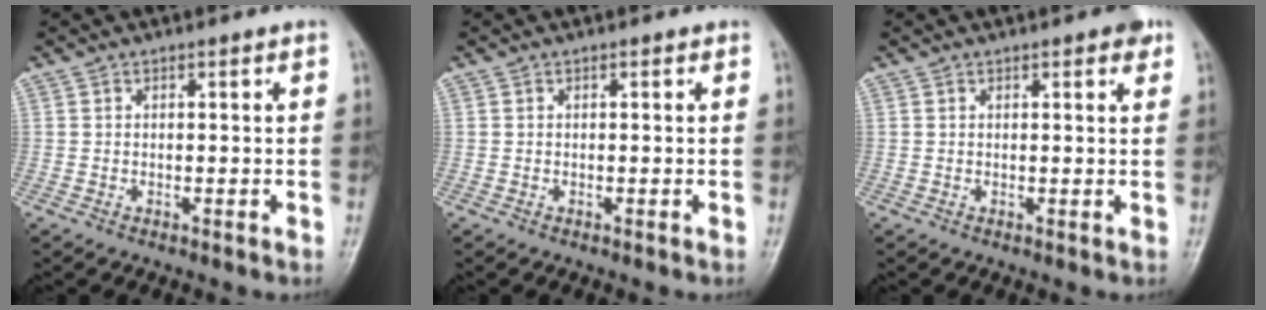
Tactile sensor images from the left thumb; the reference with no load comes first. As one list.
[{"total": 0.0}, {"total": 2.9, "force": [1.6, 1.0, 2.1], "torque": [-0.019, -0.002, 0.016]}]